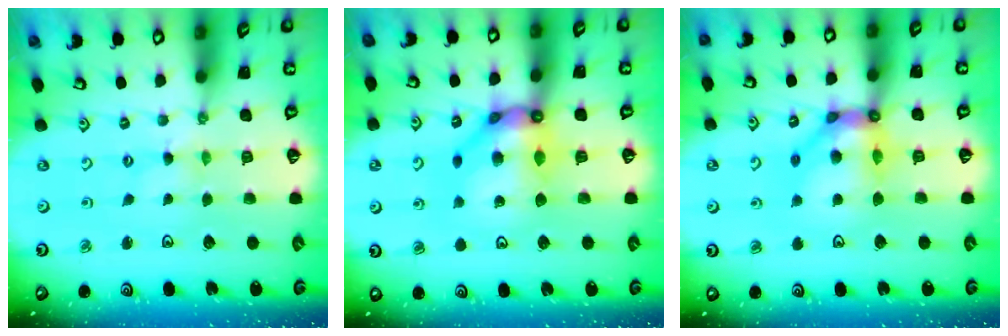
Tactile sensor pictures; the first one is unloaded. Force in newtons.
{"total": 12.9, "press": 12.8, "slide": 1.3}
{"total": 13.2, "press": 13.0, "slide": 2.0}